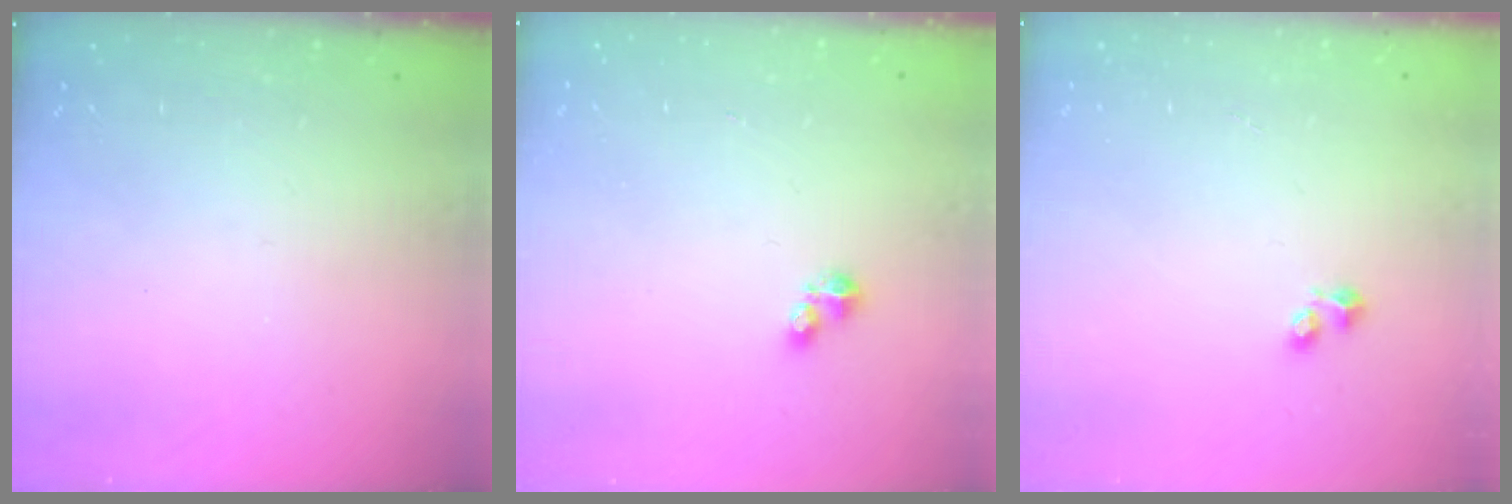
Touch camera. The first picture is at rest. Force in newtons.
{"total": 2.8, "press": 2.8, "slide": 0.4}
{"total": 1.7, "press": 1.6, "slide": 0.6}